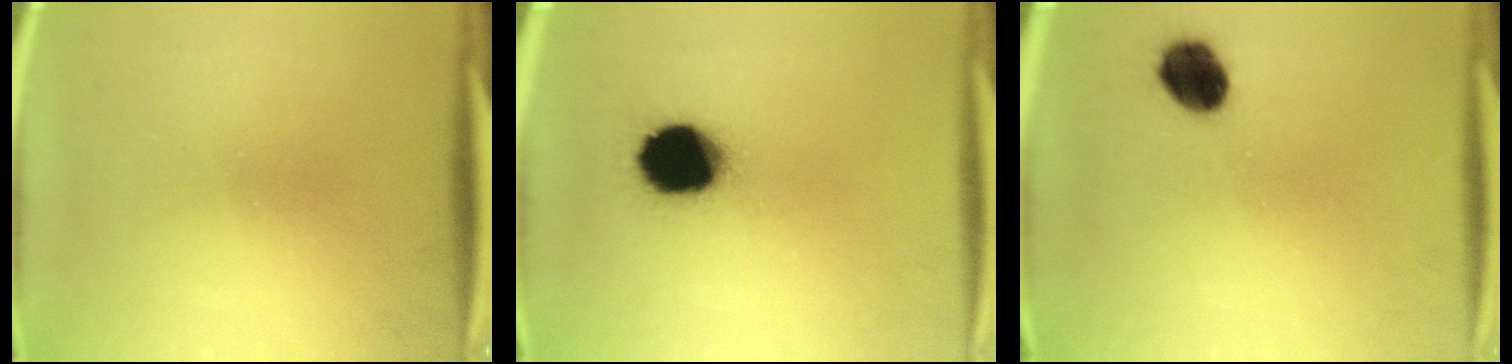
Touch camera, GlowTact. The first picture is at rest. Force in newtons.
{"total": 16.7}
{"total": 8.5}